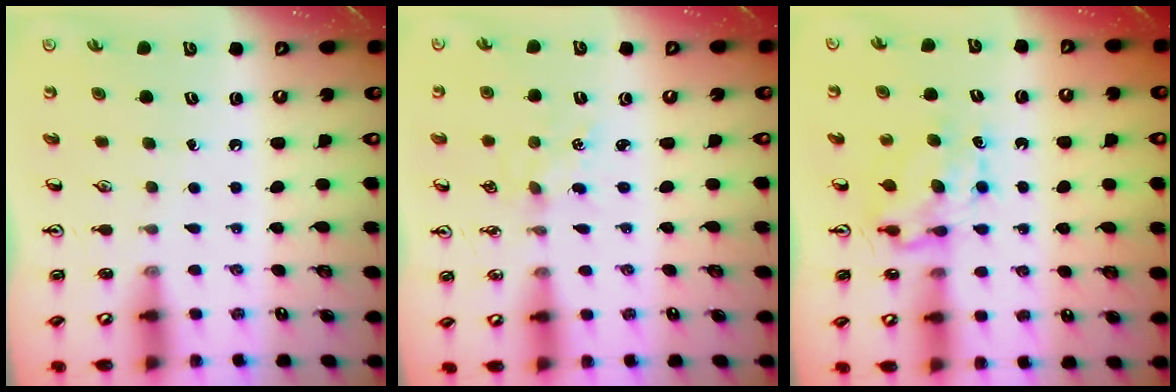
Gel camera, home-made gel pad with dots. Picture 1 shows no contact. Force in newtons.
{"total": 2.1, "press": 2.1, "slide": 0.3}
{"total": 7.0, "press": 7.0, "slide": 0.6}